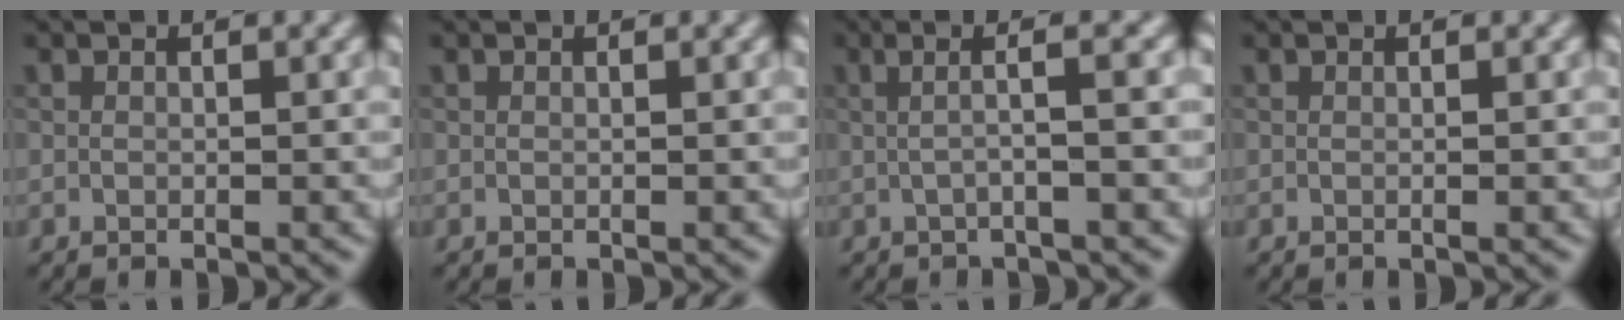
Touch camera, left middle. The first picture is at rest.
{"total": 0.0}
{"total": 3.0, "force": [-0.3, 0.6, 3.0], "torque": [-0.042, 0.010, -0.007]}
{"total": 0.7, "force": [-0.1, 0.3, 0.6], "torque": [-0.005, 0.001, -0.007]}